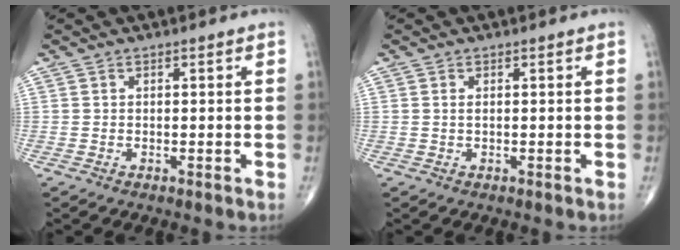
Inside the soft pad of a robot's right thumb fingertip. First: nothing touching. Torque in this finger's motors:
{"motor_torque": [-0.24, 0.27, 0.10, 0.33, -0.05]}